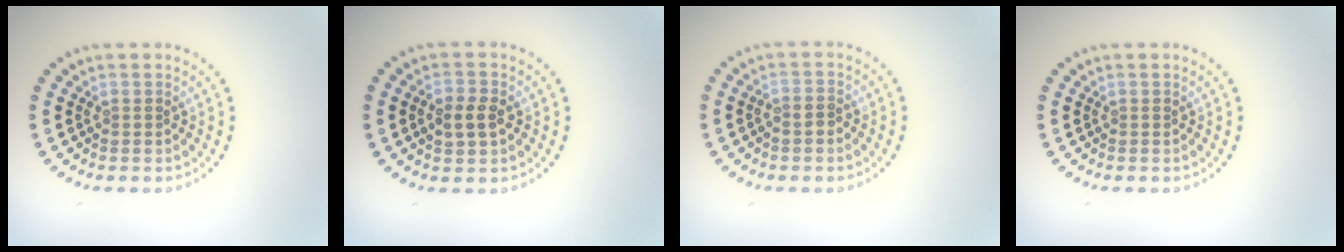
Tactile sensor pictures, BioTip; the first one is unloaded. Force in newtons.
{"total": 2.5, "press": 2.5, "slide": 0.2}
{"total": 1.1, "press": 0.8, "slide": 0.8}
{"total": 0.0}